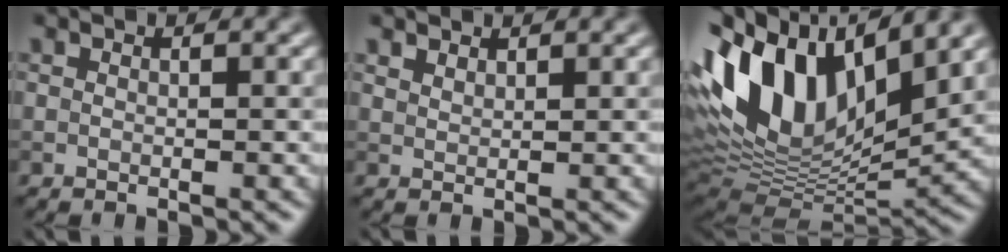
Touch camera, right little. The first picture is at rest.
{"total": 1.1, "force": [1.1, 0.3, 0.2], "torque": [-0.007, -0.001, 0.022]}
{"total": 14.4, "force": [4.5, 7.6, 11.4], "torque": [-0.208, 0.020, 0.077]}